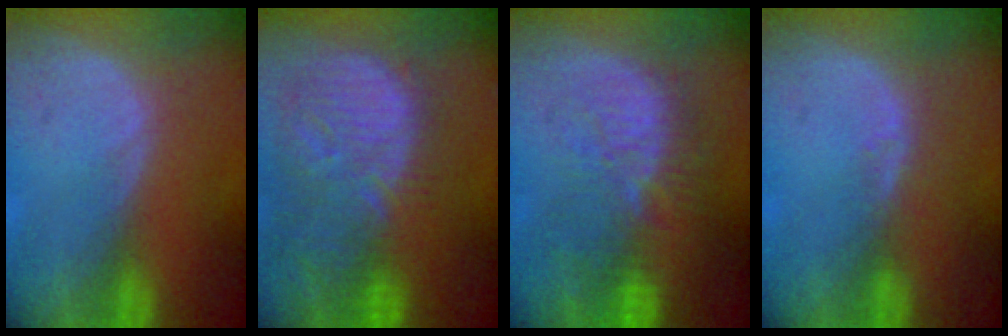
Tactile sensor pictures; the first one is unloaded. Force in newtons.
{"total": 13.5, "press": 11.7, "slide": 6.8}
{"total": 11.4, "press": 10.0, "slide": 5.5}
{"total": 1.9, "press": 1.4, "slide": 1.3}